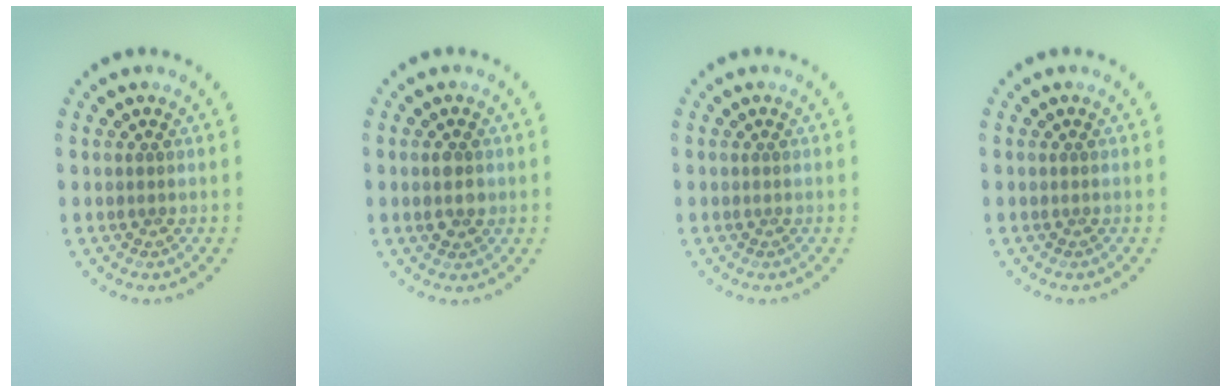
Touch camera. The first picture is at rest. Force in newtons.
{"total": 1.7, "press": 1.7, "slide": 0.1}
{"total": 0.0}
{"total": 0.0}